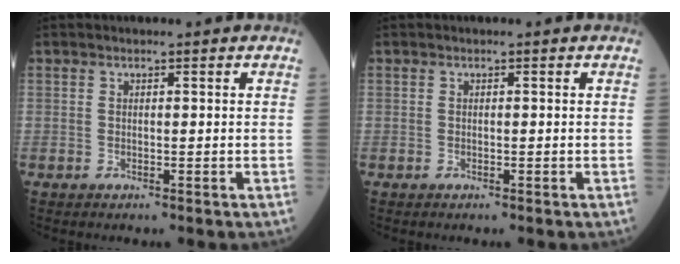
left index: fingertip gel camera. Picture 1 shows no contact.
{"total": 0.0}